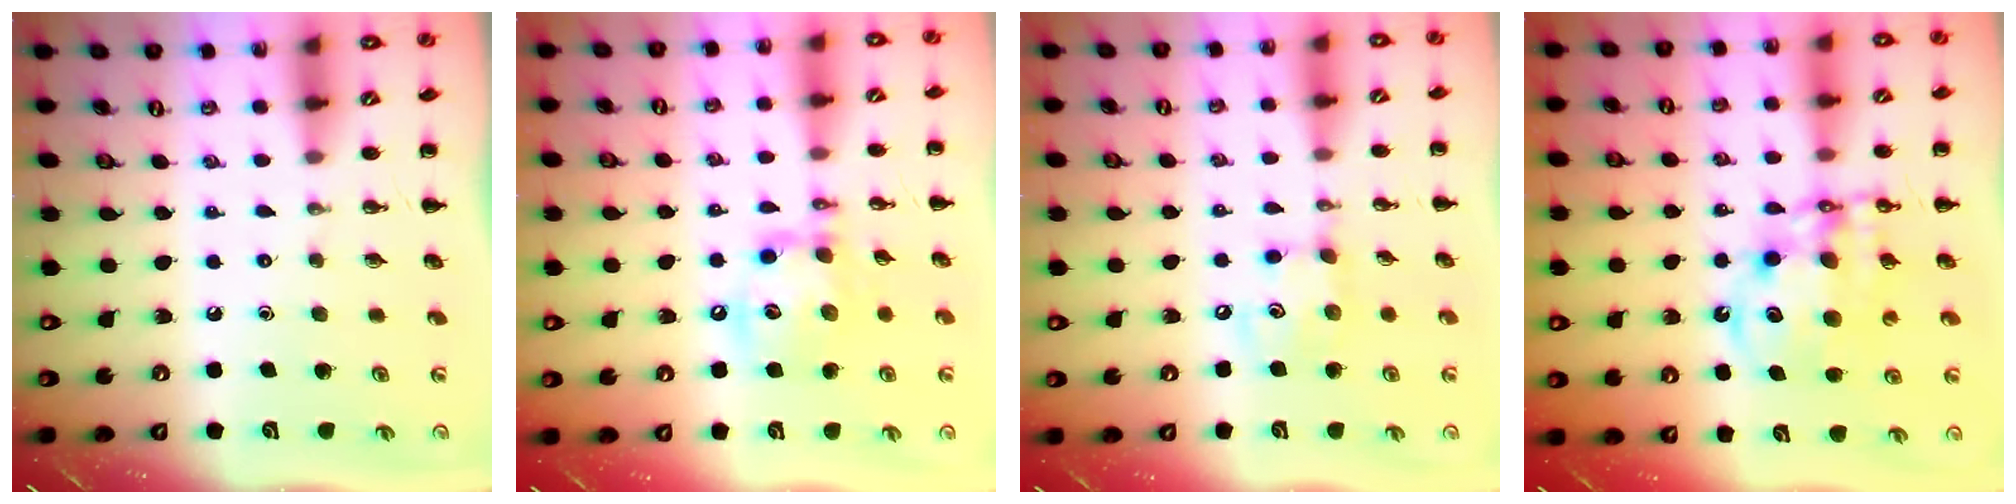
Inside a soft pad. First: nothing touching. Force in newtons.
{"total": 14.1, "press": 14.0, "slide": 1.7}
{"total": 7.6, "press": 7.5, "slide": 1.1}
{"total": 13.3, "press": 12.7, "slide": 3.9}